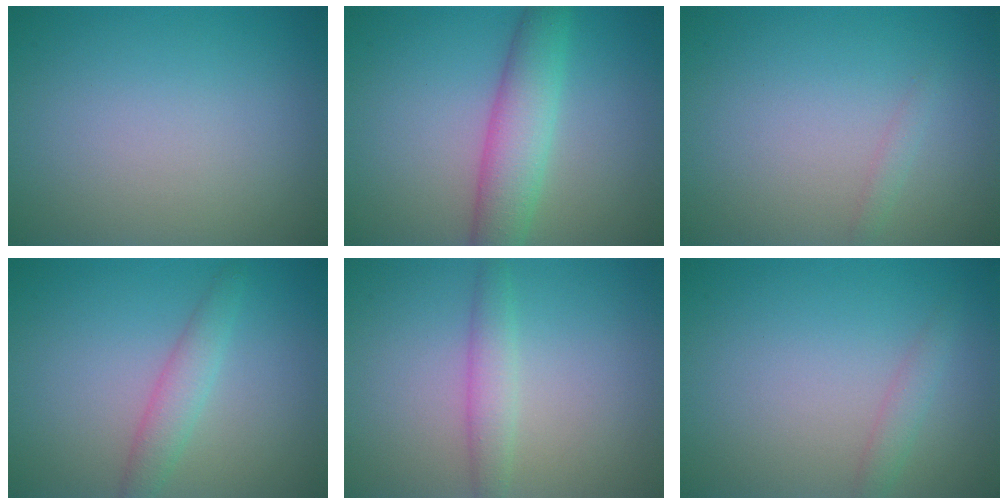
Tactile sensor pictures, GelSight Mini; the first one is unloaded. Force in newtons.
{"total": 4.9, "press": 4.9, "slide": 0.2}
{"total": 0.7, "press": 0.7, "slide": 0.1}
{"total": 2.3, "press": 2.3, "slide": 0.1}
{"total": 2.2, "press": 2.2, "slide": 0.1}
{"total": 1.3, "press": 1.3, "slide": 0.0}